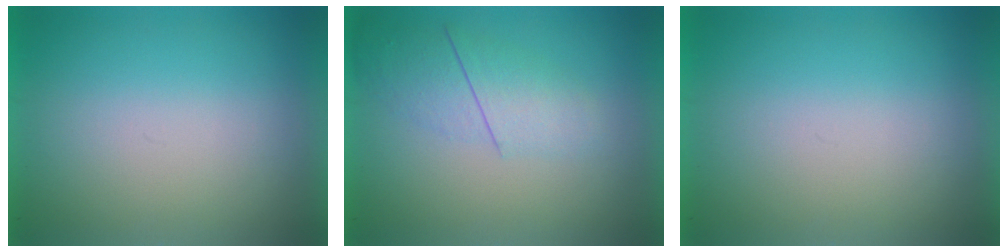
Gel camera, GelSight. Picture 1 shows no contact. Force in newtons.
{"total": 2.2}
{"total": 0.0}